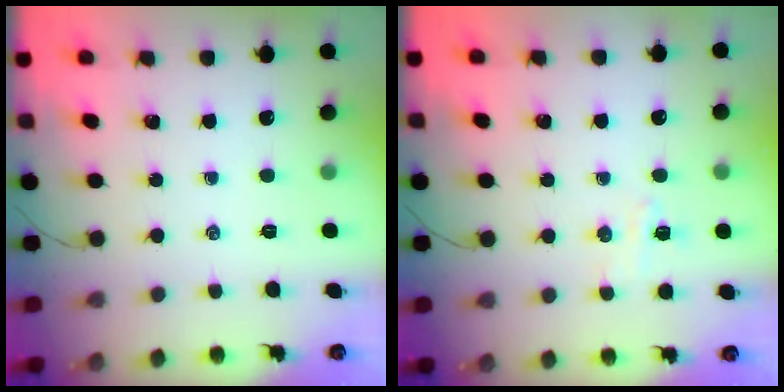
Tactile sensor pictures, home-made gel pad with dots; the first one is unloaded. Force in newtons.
{"total": 4.3, "press": 4.1, "slide": 1.1}